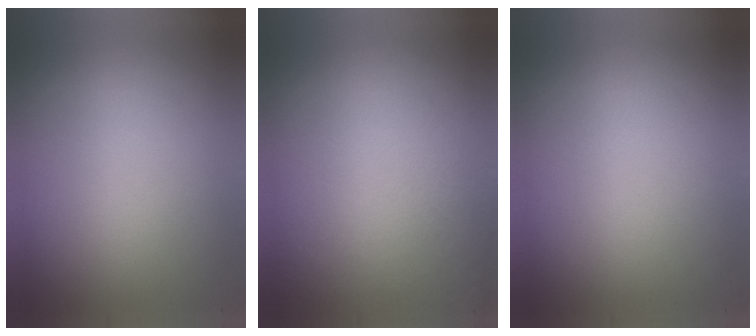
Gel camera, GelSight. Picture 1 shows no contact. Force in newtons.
{"total": 3.6}
{"total": 0.0}